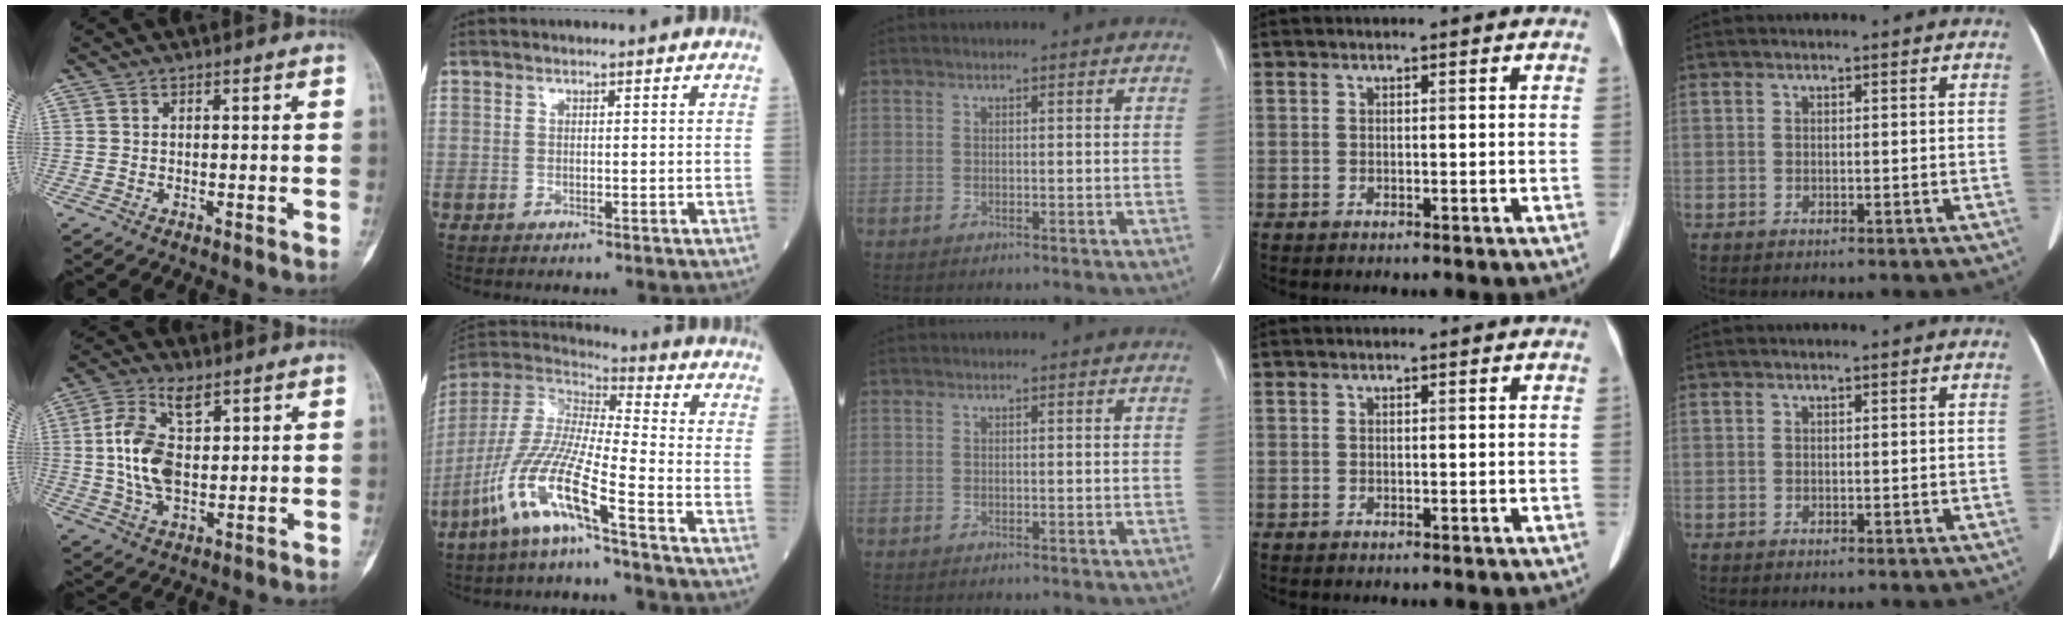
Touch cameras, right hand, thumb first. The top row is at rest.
{"thumb": {"total": 11.6, "force": [2.8, 6.3, 9.4], "torque": [-0.185, 0.003, 0.054]}, "index": {"total": 13.5, "force": [-7.5, 0.4, 11.2], "torque": [-0.251, -0.024, -0.156]}}